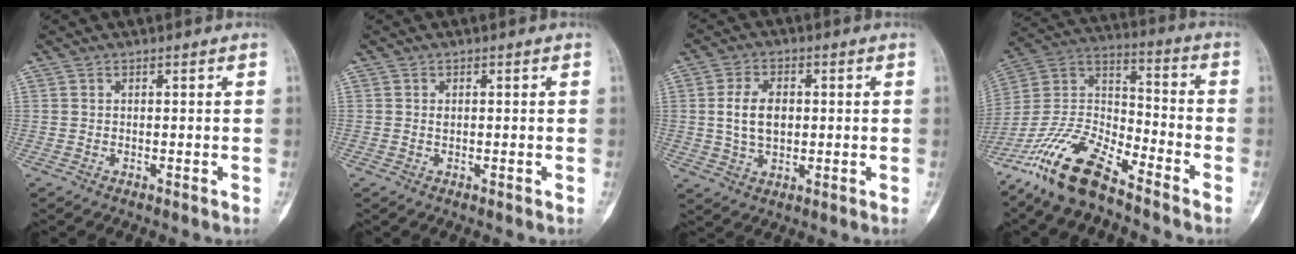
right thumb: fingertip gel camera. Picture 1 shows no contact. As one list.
[{"total": 0.6, "force": [0.2, 0.4, 0.4], "torque": [-0.002, 0.001, 0.004]}, {"total": 7.5, "force": [0.7, 4.8, 5.7], "torque": [-0.095, 0.002, 0.015]}, {"total": 16.6, "force": [-12.4, 5.2, 9.7], "torque": [-0.184, 0.069, -0.239]}]